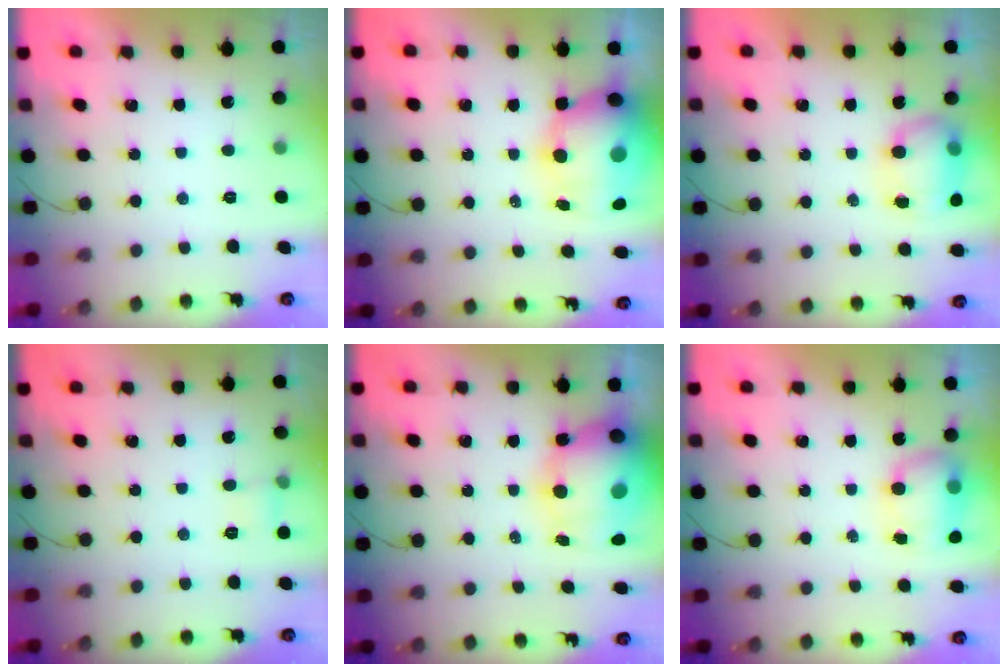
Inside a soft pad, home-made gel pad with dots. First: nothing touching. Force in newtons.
{"total": 15.3, "press": 14.9, "slide": 3.8}
{"total": 11.1, "press": 9.7, "slide": 5.3}
{"total": 3.7, "press": 3.5, "slide": 1.1}
{"total": 17.1, "press": 16.6, "slide": 4.3}
{"total": 11.3, "press": 8.6, "slide": 7.3}